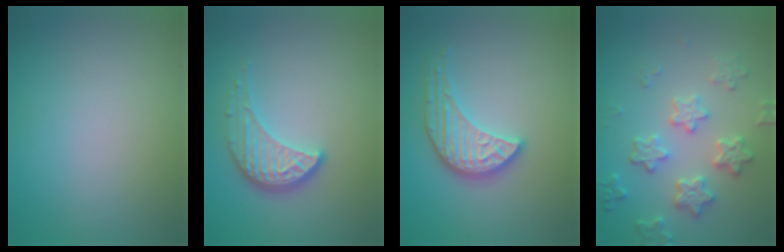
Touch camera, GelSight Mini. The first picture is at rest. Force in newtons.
{"total": 3.8, "press": 3.1, "slide": 2.2}
{"total": 3.8, "press": 3.5, "slide": 1.6}
{"total": 3.7, "press": 3.7, "slide": 0.3}